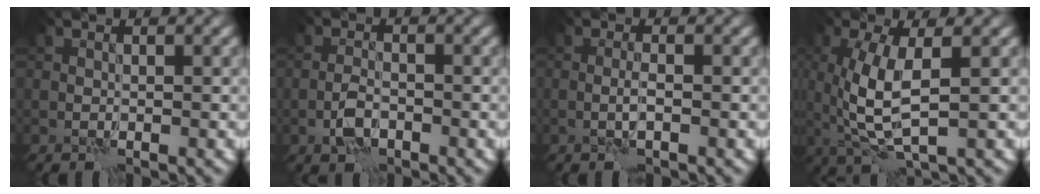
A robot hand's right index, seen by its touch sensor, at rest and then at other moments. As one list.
[{"total": 2.3, "force": [-1.1, 1.2, 1.6], "torque": [-0.030, 0.005, -0.027]}, {"total": 1.2, "force": [-0.4, 0.0, 1.1], "torque": [-0.024, 0.003, -0.011]}, {"total": 5.6, "force": [0.6, 1.8, 5.2], "torque": [-0.123, -0.007, 0.014]}]